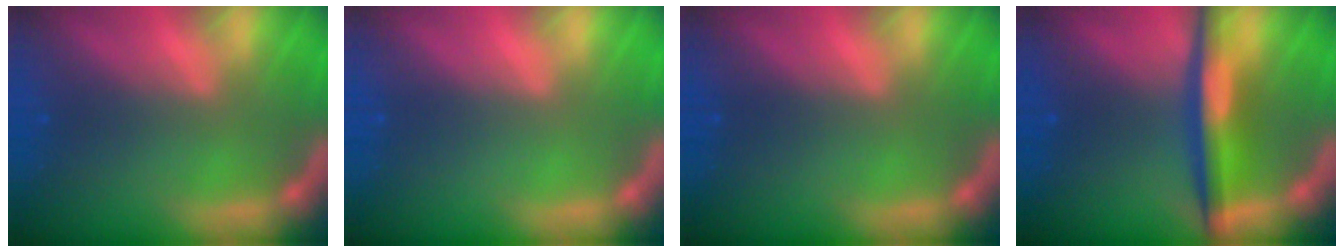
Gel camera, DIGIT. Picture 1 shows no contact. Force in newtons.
{"total": 0.0}
{"total": 0.0}
{"total": 5.5}